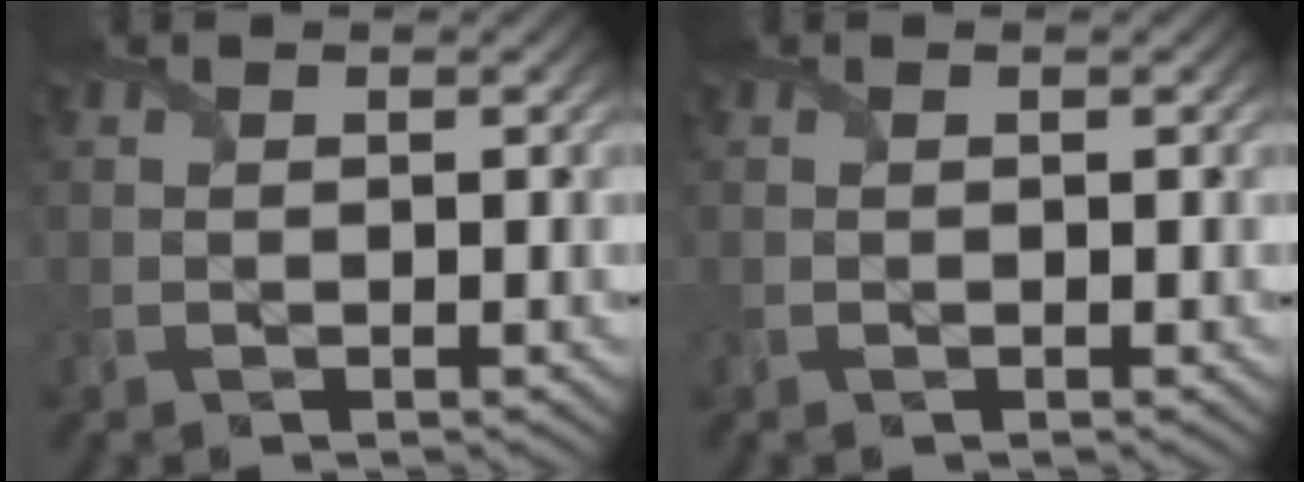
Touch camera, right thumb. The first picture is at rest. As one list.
[{"total": 0.0}]